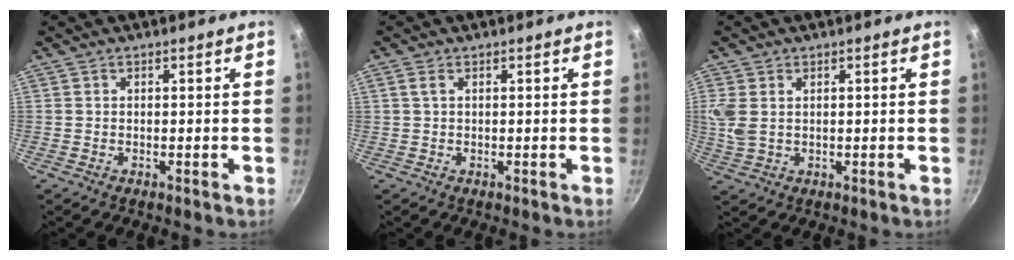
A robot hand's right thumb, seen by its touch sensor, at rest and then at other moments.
{"total": 1.2, "force": [0.4, 0.5, 1.0], "torque": [-0.021, 0.003, 0.009]}
{"total": 5.0, "force": [1.3, 3.2, 3.6], "torque": [-0.078, 0.000, 0.030]}